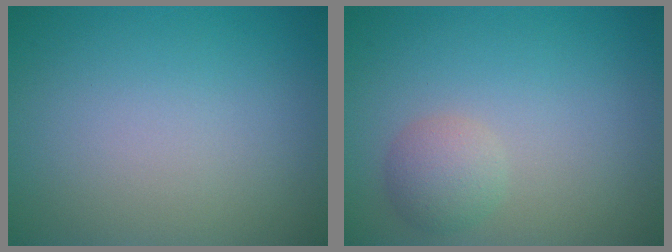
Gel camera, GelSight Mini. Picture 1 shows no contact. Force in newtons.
{"total": 2.2, "press": 2.2, "slide": 0.1}